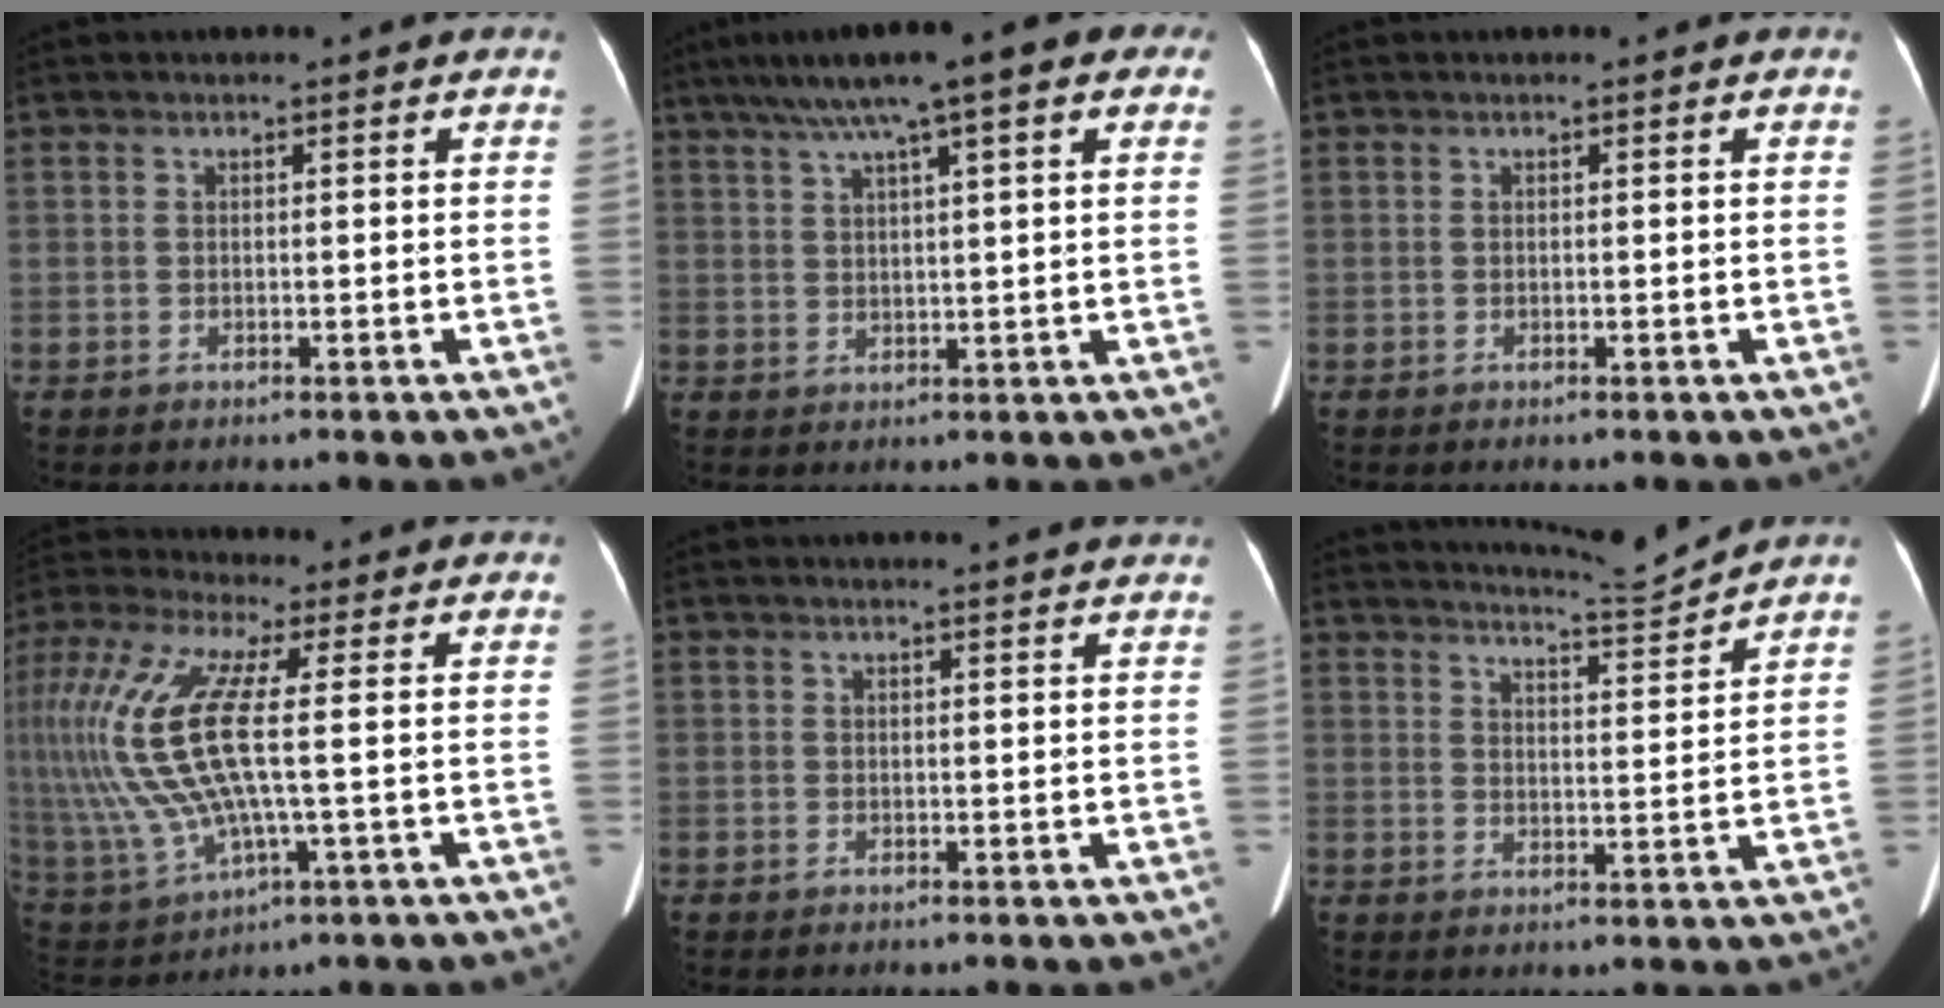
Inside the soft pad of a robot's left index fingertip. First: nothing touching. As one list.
[{"total": 13.8, "force": [8.7, 2.3, 10.4], "torque": [-0.165, 0.048, 0.123]}, {"total": 0.0}, {"total": 20.7, "force": [2.1, 6.0, 19.7], "torque": [-0.493, 0.013, 0.044]}, {"total": 4.4, "force": [4.2, 0.1, 1.1], "torque": [-0.014, 0.010, 0.040]}, {"total": 6.6, "force": [6.3, -1.7, 0.2], "torque": [-0.019, -0.026, 0.102]}]